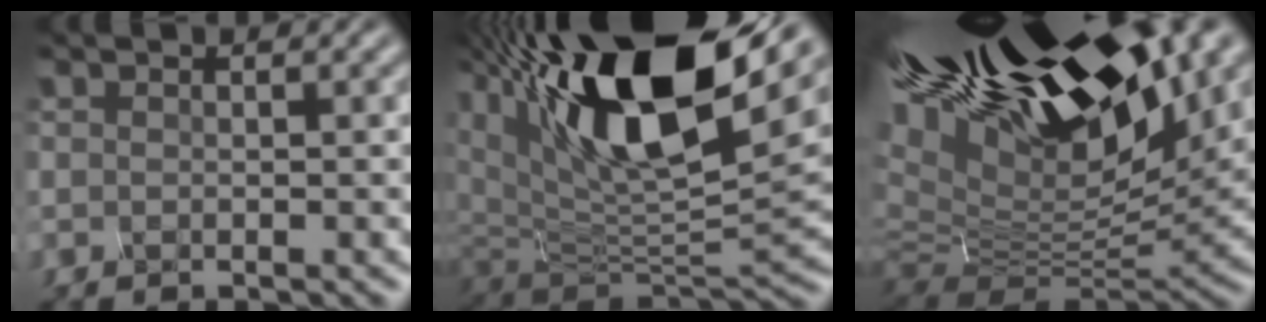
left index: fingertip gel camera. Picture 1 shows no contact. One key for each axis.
{"total": 15.0, "fx": 8.8, "fy": 6.3, "fz": 10.4, "tx": -0.222, "ty": 0.030, "tz": 0.166}
{"total": 16.4, "fx": 10.6, "fy": 5.9, "fz": 11.1, "tx": -0.233, "ty": 0.040, "tz": 0.197}